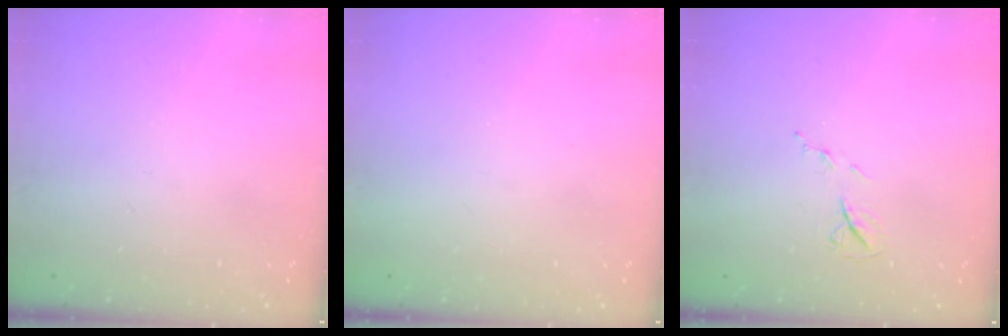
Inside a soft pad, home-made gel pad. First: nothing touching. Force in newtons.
{"total": 1.5, "press": 1.5, "slide": 0.1}
{"total": 6.2, "press": 6.2, "slide": 0.7}